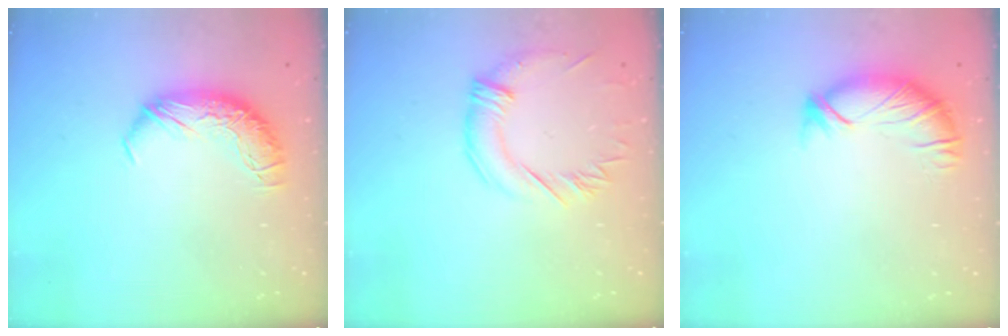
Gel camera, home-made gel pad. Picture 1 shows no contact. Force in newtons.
{"total": 1.3, "press": 0.2, "slide": 1.2}
{"total": 3.1, "press": 3.0, "slide": 0.8}